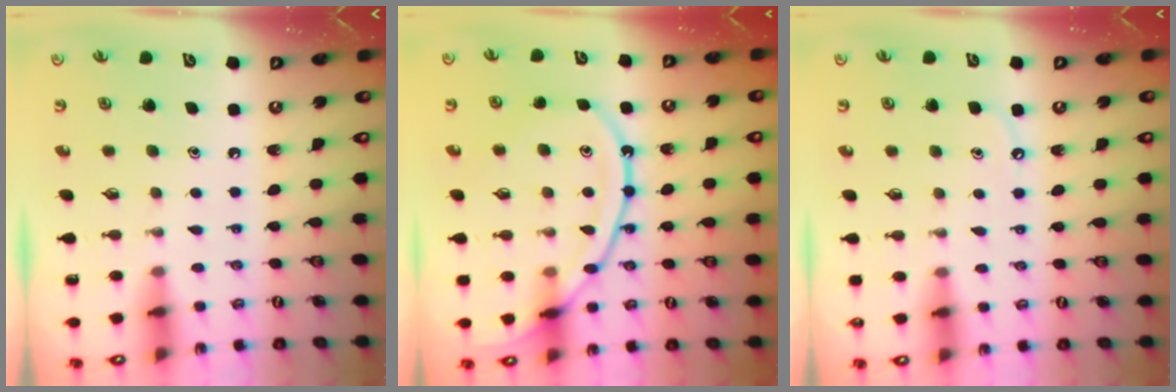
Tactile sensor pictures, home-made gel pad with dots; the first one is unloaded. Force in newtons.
{"total": 14.0, "press": 13.9, "slide": 1.6}
{"total": 4.5, "press": 4.4, "slide": 0.6}